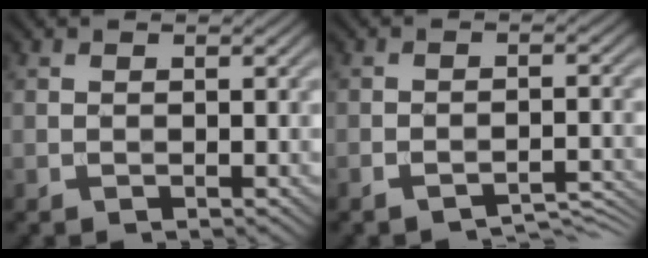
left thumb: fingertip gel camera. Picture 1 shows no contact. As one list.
[{"total": 3.5, "force": [-3.2, 0.6, 1.4], "torque": [-0.021, 0.003, -0.048]}]